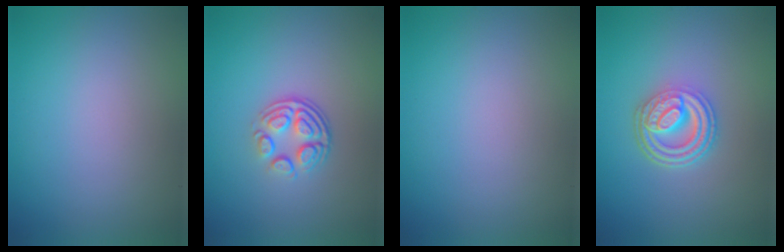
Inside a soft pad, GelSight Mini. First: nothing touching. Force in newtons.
{"total": 3.7, "press": 2.6, "slide": 2.6}
{"total": 0.0}
{"total": 4.9, "press": 3.7, "slide": 3.1}